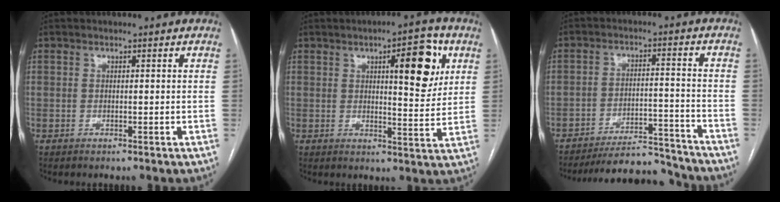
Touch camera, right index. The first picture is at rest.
{"total": 10.0, "force": [3.8, 2.5, 9.0], "torque": [-0.120, 0.006, 0.050]}
{"total": 13.0, "force": [-12.6, 2.0, 2.4], "torque": [-0.026, 0.018, -0.182]}